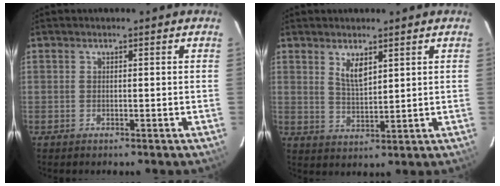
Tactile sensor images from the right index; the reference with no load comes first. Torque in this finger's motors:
{"motor_torque": [0.40, 0.34, 0.11, 0.07]}